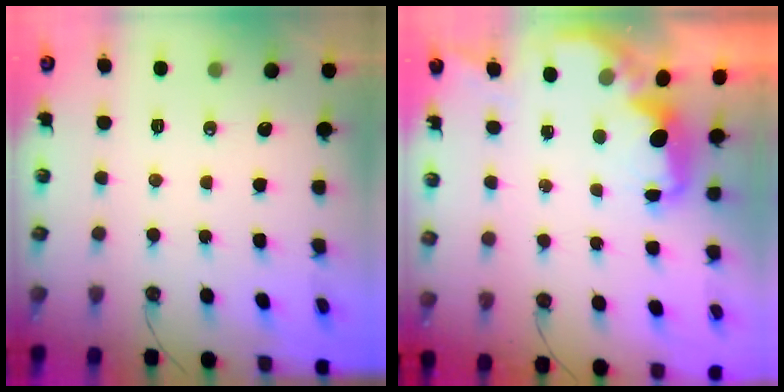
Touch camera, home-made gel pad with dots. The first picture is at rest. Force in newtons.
{"total": 2.1, "press": 2.0, "slide": 0.7}